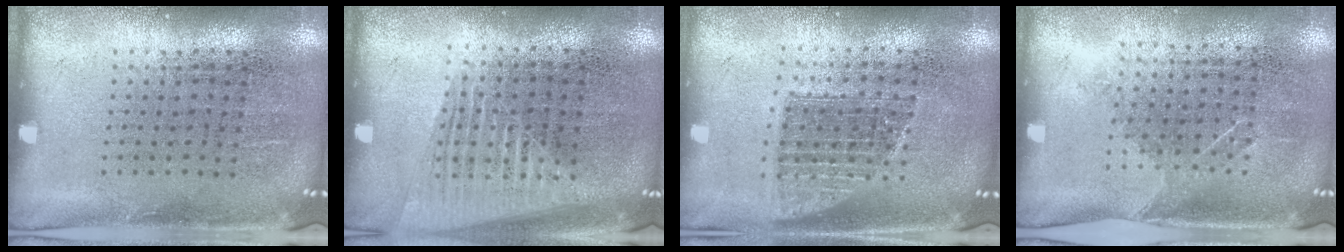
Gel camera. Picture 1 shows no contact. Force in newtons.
{"total": 1.5, "press": 1.4, "slide": 0.4}
{"total": 1.2, "press": 1.0, "slide": 0.7}
{"total": 1.2, "press": 1.0, "slide": 0.7}